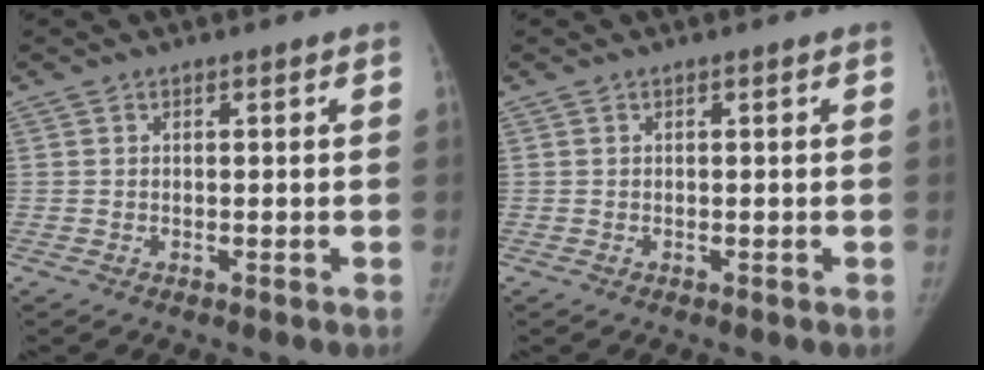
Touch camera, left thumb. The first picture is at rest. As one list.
[{"total": 0.0}]